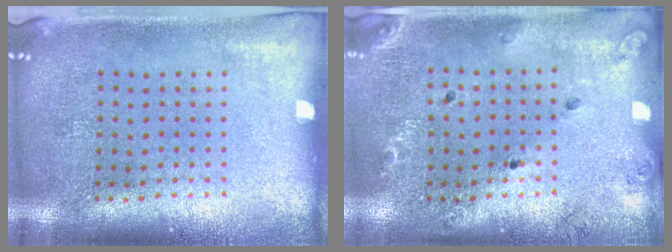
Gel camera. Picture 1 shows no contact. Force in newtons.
{"total": 1.3, "press": 1.3, "slide": 0.2}